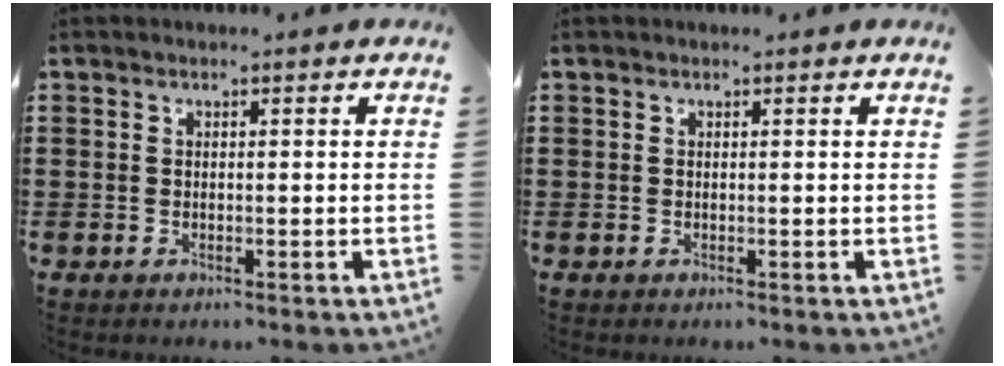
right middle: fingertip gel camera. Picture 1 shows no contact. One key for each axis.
{"total": 0.0}